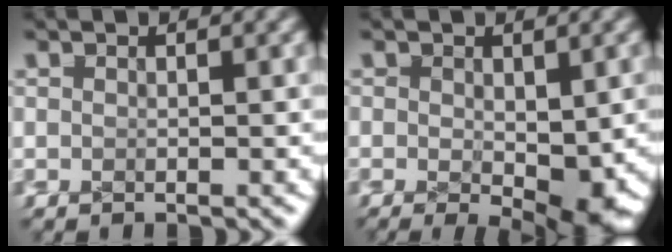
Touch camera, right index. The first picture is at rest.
{"total": 4.1, "force": [-1.4, 1.7, 3.5], "torque": [-0.056, -0.032, -0.008]}